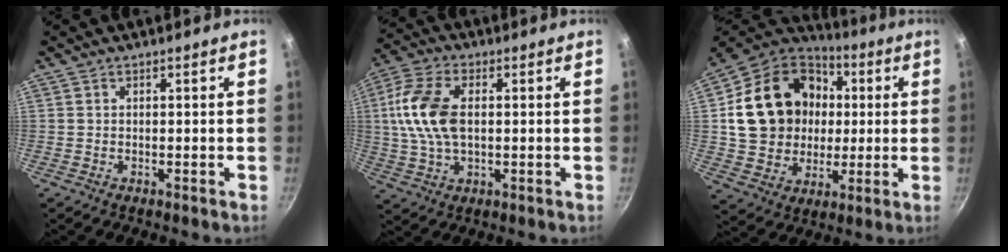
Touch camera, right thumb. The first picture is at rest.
{"total": 12.6, "force": [1.3, 7.2, 10.3], "torque": [-0.203, 0.014, 0.016]}
{"total": 22.8, "force": [3.0, 18.8, 12.5], "torque": [-0.200, 0.029, 0.060]}